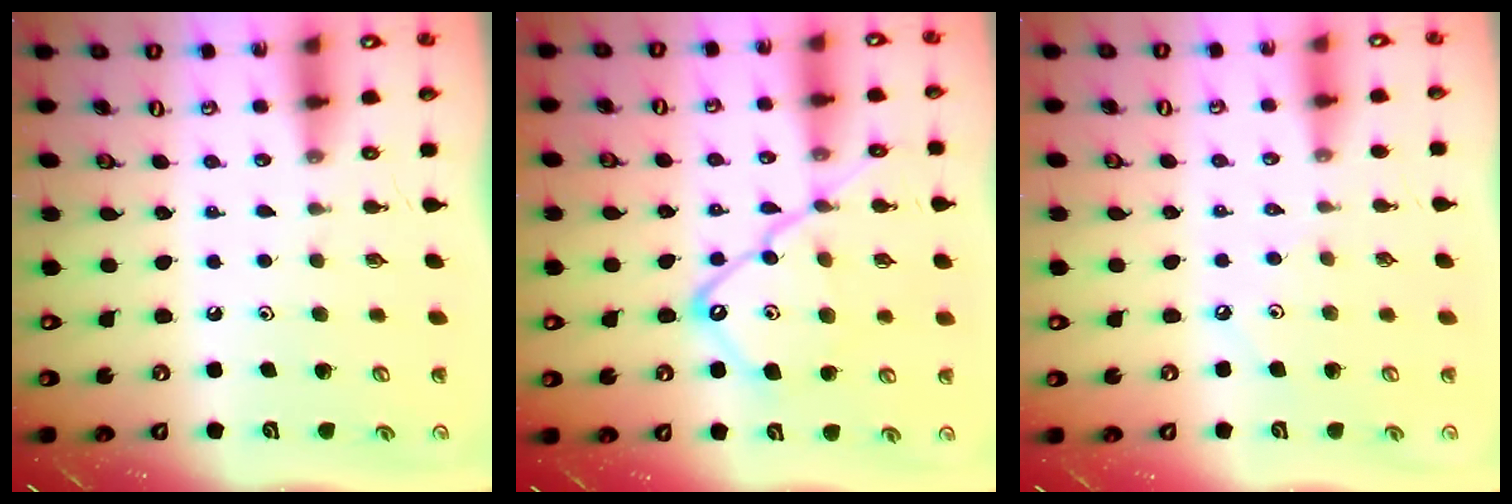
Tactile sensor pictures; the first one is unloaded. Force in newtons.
{"total": 16.0, "press": 15.9, "slide": 1.6}
{"total": 1.6, "press": 1.5, "slide": 0.4}